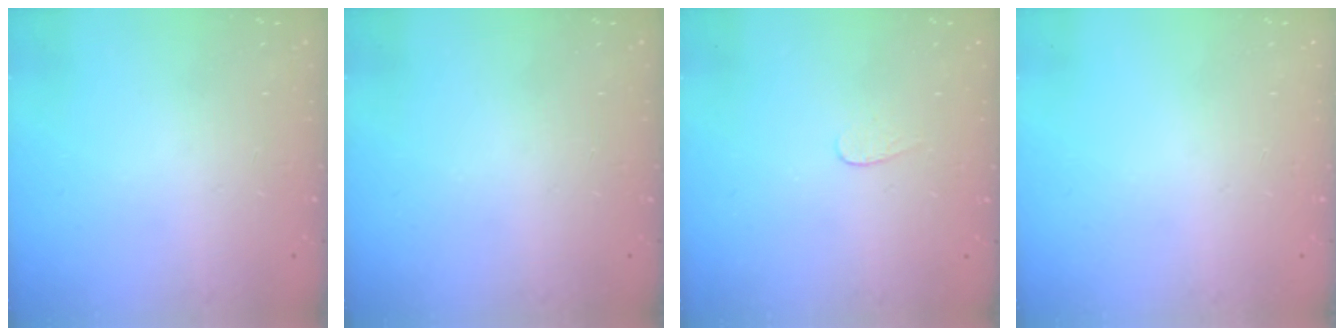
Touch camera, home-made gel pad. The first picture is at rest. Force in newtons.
{"total": 0.0}
{"total": 3.1, "press": 3.0, "slide": 0.3}
{"total": 0.0}